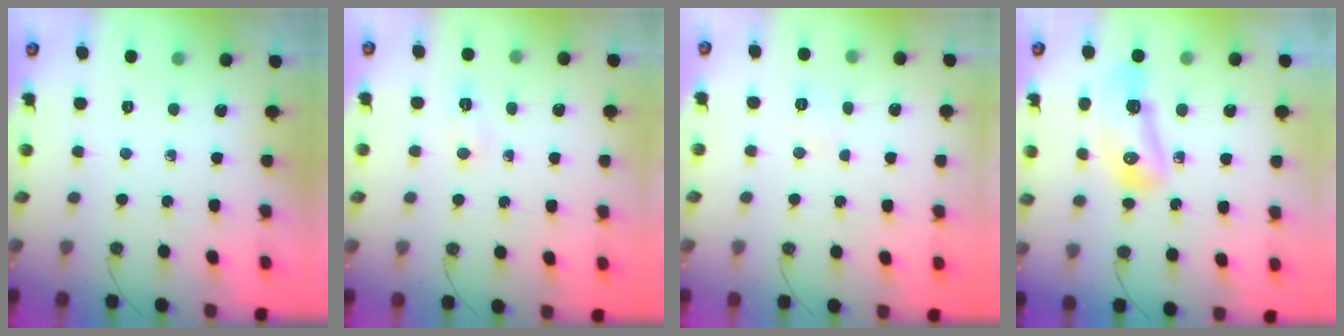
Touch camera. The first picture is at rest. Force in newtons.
{"total": 3.7, "press": 3.7, "slide": 0.5}
{"total": 3.0, "press": 2.9, "slide": 0.7}
{"total": 10.5, "press": 10.5, "slide": 1.1}